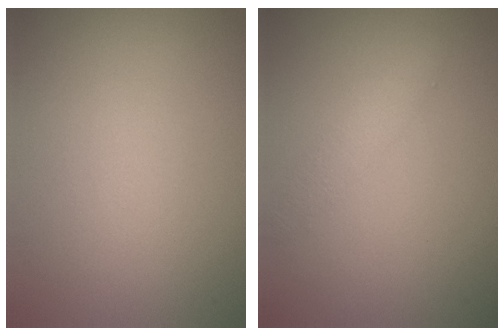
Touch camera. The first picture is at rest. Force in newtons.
{"total": 1.5, "press": 1.5, "slide": 0.0}